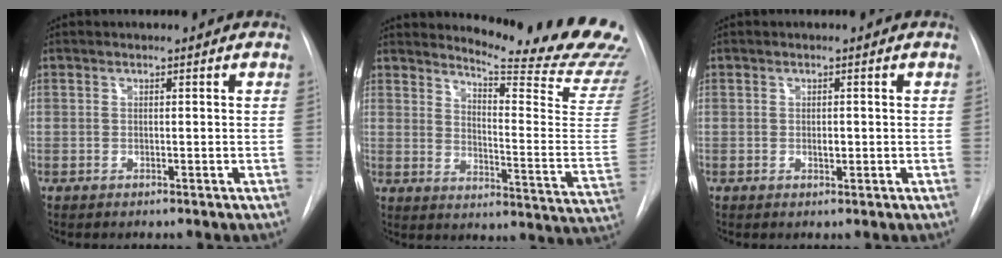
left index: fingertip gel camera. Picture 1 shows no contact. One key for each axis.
{"total": 21.4, "fx": 19.9, "fy": 0.1, "fz": 7.7, "tx": -0.112, "ty": -0.143, "tz": 0.235}
{"total": 0.9, "fx": 0.0, "fy": 0.5, "fz": 0.8, "tx": -0.010, "ty": 0.000, "tz": 0.001}